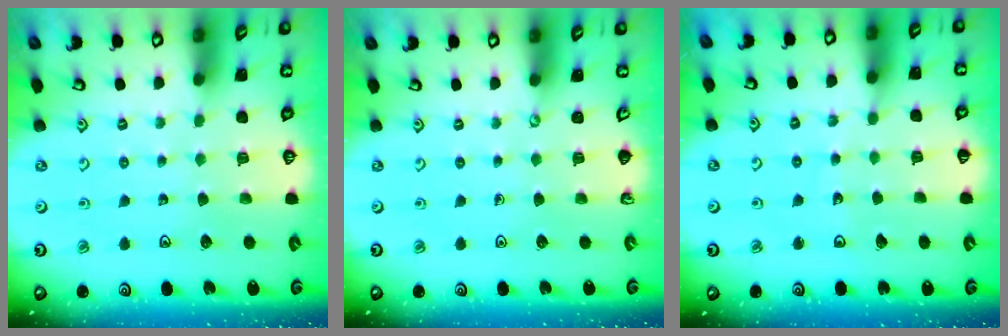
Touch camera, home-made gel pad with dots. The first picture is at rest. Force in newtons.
{"total": 0.0}
{"total": 2.9, "press": 2.9, "slide": 0.3}